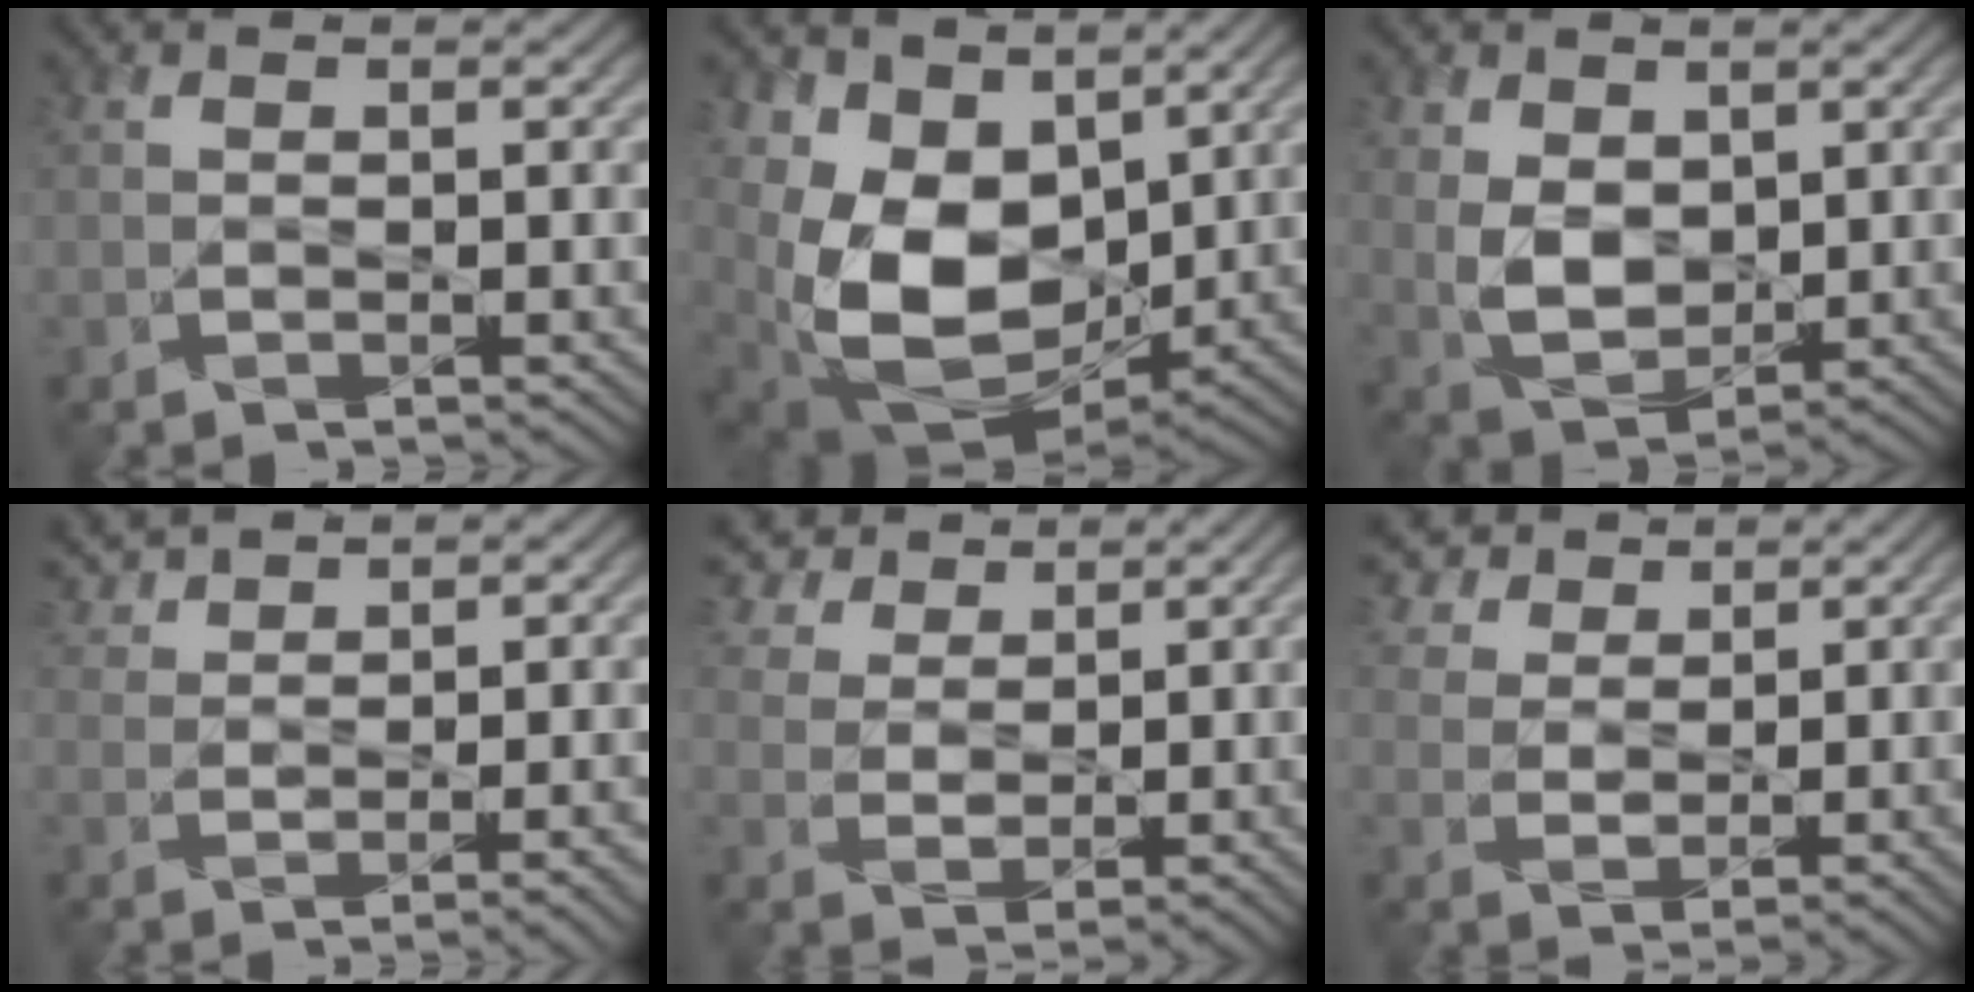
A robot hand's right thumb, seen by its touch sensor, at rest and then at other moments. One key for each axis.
{"total": 14.5, "fx": 2.8, "fy": 9.9, "fz": 10.3, "tx": -0.247, "ty": -0.019, "tz": 0.064}
{"total": 6.2, "fx": 1.4, "fy": 4.4, "fz": 4.2, "tx": -0.099, "ty": -0.010, "tz": 0.034}
{"total": 4.0, "fx": 3.1, "fy": 0.9, "fz": 2.5, "tx": -0.060, "ty": 0.012, "tz": 0.061}
{"total": 6.5, "fx": 4.2, "fy": 4.0, "fz": 2.9, "tx": -0.075, "ty": 0.010, "tz": 0.084}
{"total": 5.7, "fx": 4.1, "fy": 3.2, "fz": 2.3, "tx": -0.061, "ty": 0.004, "tz": 0.085}